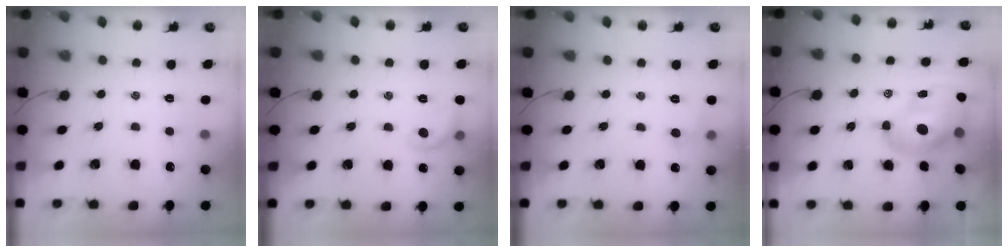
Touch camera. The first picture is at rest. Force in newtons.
{"total": 7.7, "press": 7.6, "slide": 1.1}
{"total": 5.0, "press": 4.8, "slide": 1.6}
{"total": 12.0, "press": 11.5, "slide": 3.6}